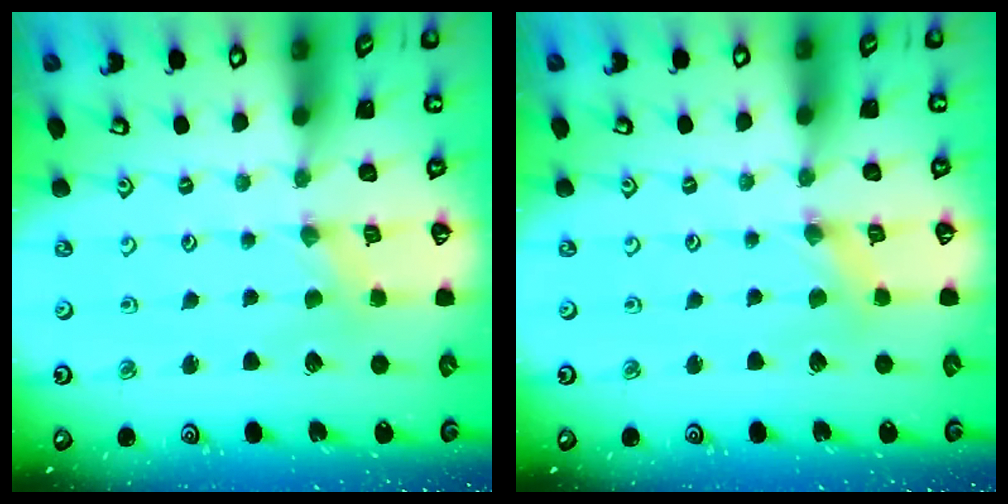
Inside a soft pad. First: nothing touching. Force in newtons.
{"total": 1.0, "press": 1.0, "slide": 0.3}